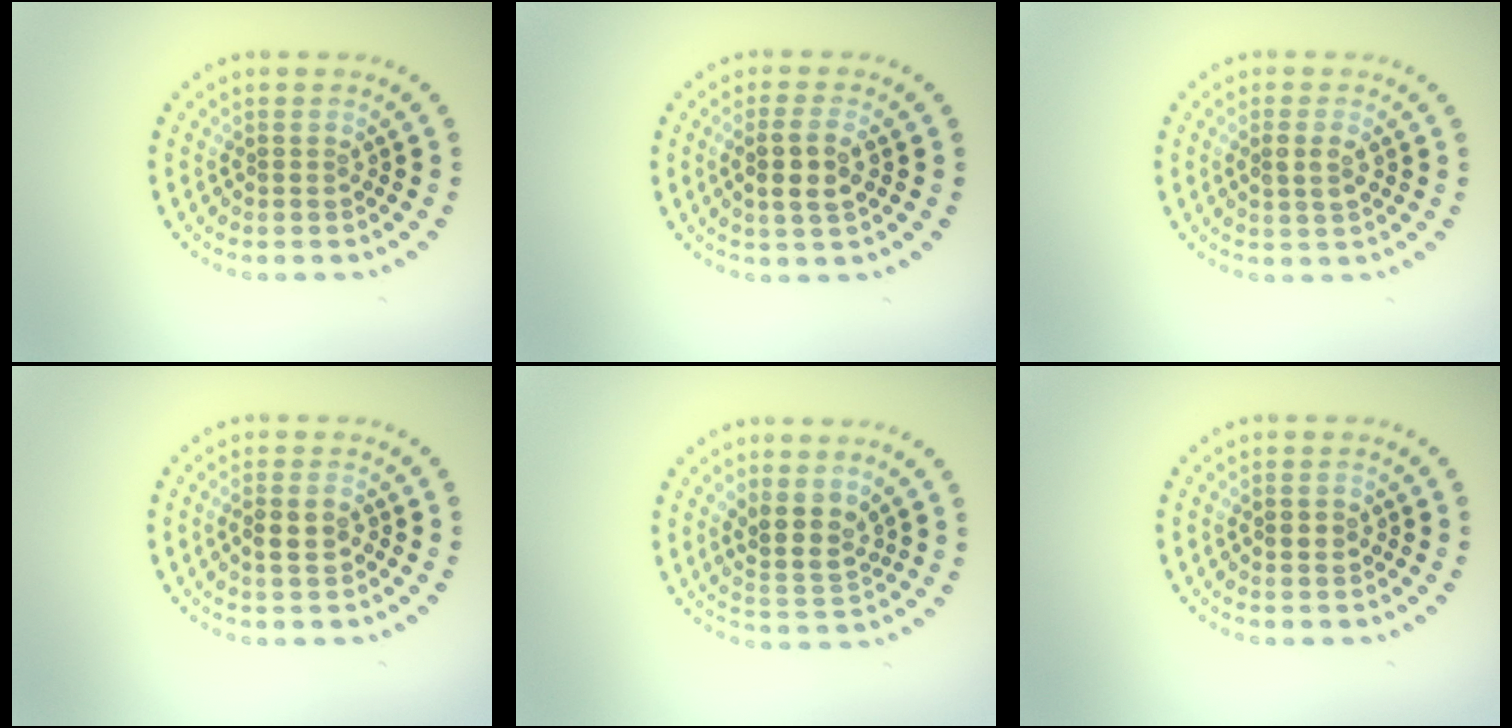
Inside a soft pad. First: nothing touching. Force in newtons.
{"total": 2.8, "press": 2.6, "slide": 0.9}
{"total": 1.8, "press": 1.8, "slide": 0.2}
{"total": 2.3, "press": 2.3, "slide": 0.6}
{"total": 2.9, "press": 2.3, "slide": 1.7}
{"total": 1.7, "press": 1.7, "slide": 0.1}